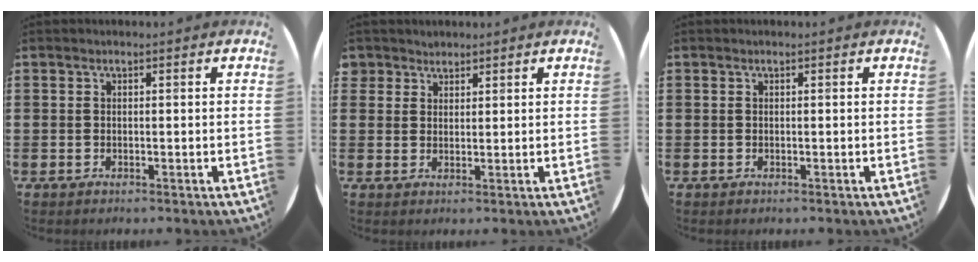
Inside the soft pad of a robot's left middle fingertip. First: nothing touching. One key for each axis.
{"total": 2.1, "fx": 1.8, "fy": 1.0, "fz": -0.1, "tx": -0.002, "ty": 0.007, "tz": 0.036}
{"total": 0.0}